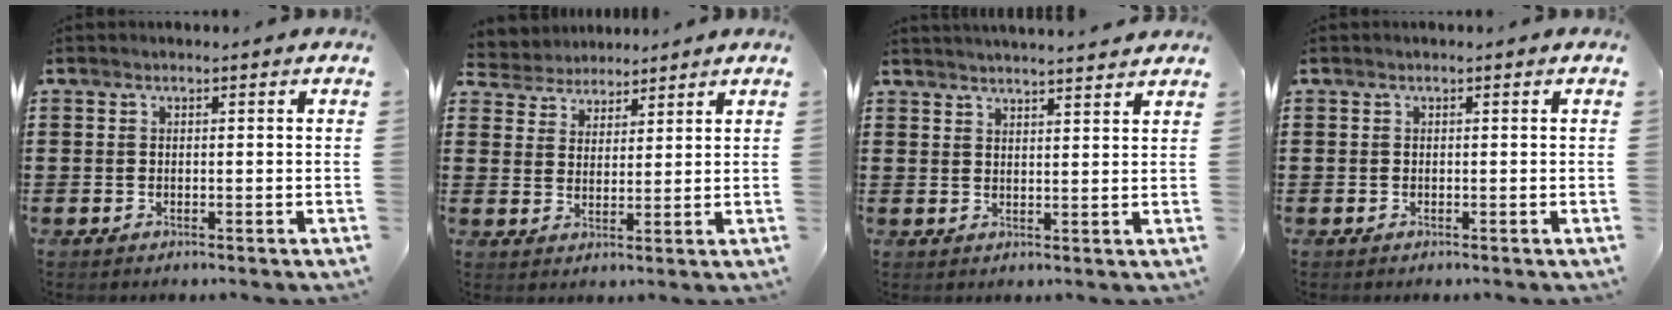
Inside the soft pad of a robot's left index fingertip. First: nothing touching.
{"total": 3.9, "force": [3.5, 1.6, -0.5], "torque": [-0.013, -0.009, 0.063]}
{"total": 2.7, "force": [2.6, -0.4, 0.3], "torque": [-0.013, -0.011, 0.048]}
{"total": 0.0}